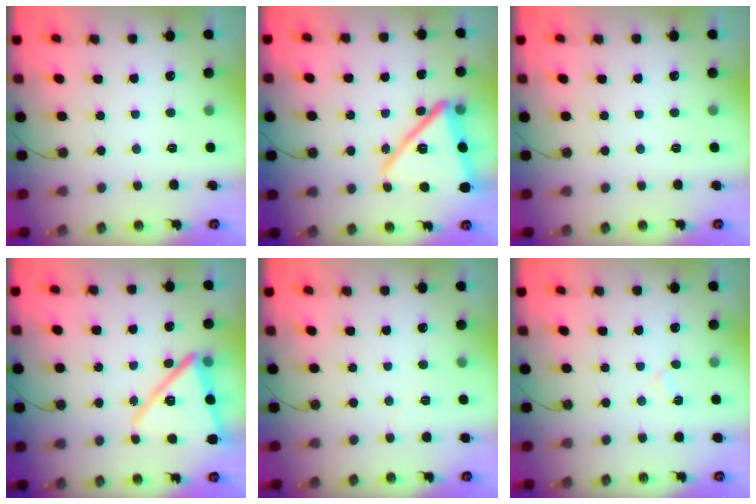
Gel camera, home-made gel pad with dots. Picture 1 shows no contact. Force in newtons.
{"total": 20.6, "press": 20.5, "slide": 1.5}
{"total": 0.0}
{"total": 14.9, "press": 14.8, "slide": 1.2}
{"total": 3.8, "press": 3.7, "slide": 1.0}
{"total": 4.7, "press": 4.2, "slide": 2.1}